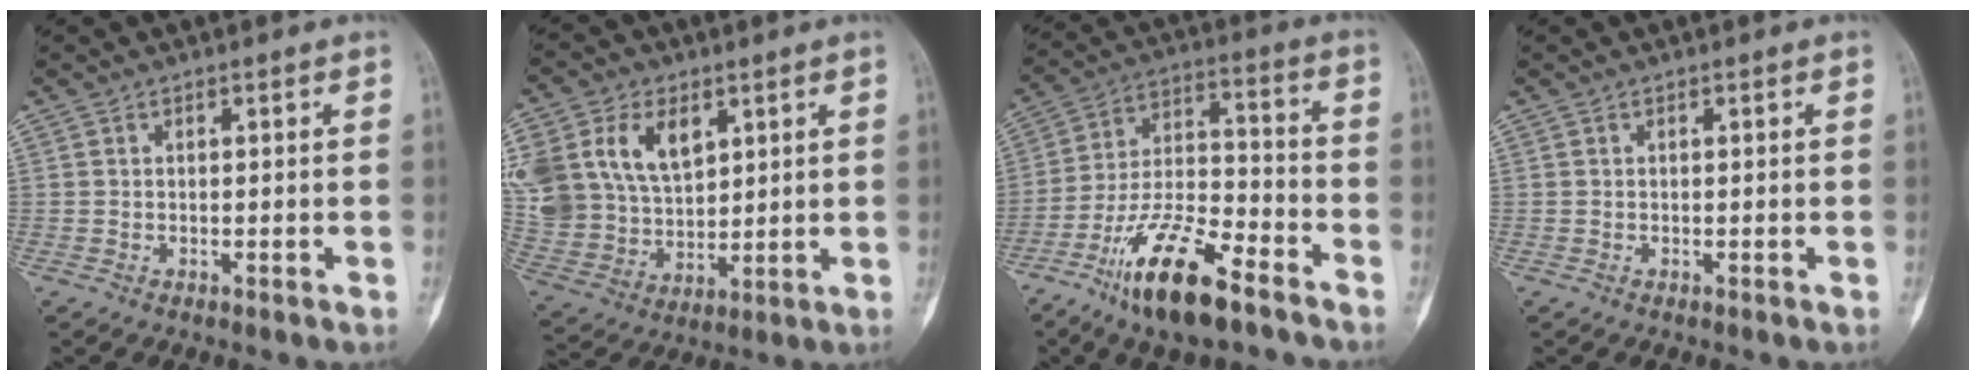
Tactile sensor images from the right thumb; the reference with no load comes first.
{"total": 22.3, "force": [8.4, 15.5, 13.7], "torque": [-0.305, 0.013, 0.177]}
{"total": 17.2, "force": [-11.0, 5.4, 12.0], "torque": [-0.213, 0.068, -0.202]}
{"total": 0.0}